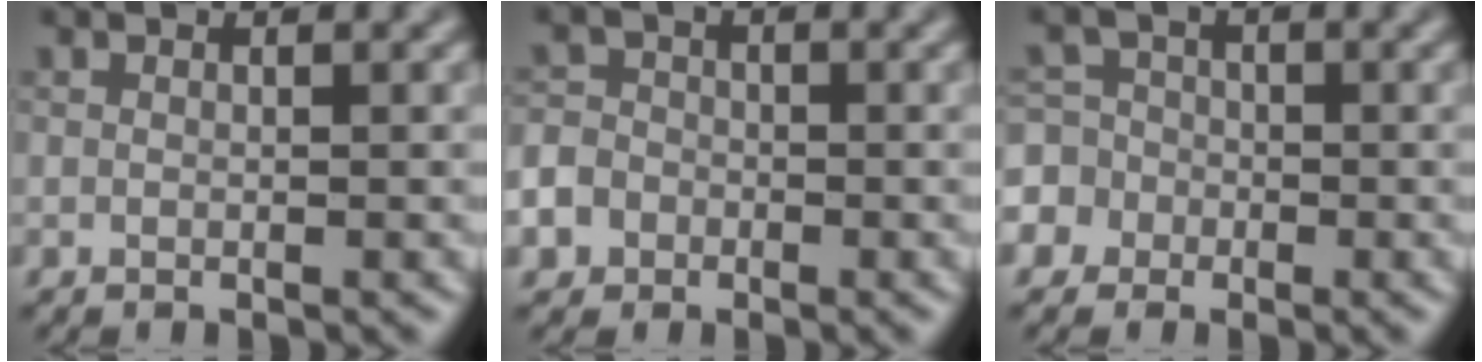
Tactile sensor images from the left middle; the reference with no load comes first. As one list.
[{"total": 5.7, "force": [-3.4, 4.4, 1.2], "torque": [-0.026, -0.010, -0.073]}, {"total": 6.5, "force": [-2.4, 5.9, 1.3], "torque": [-0.039, 0.021, -0.075]}]